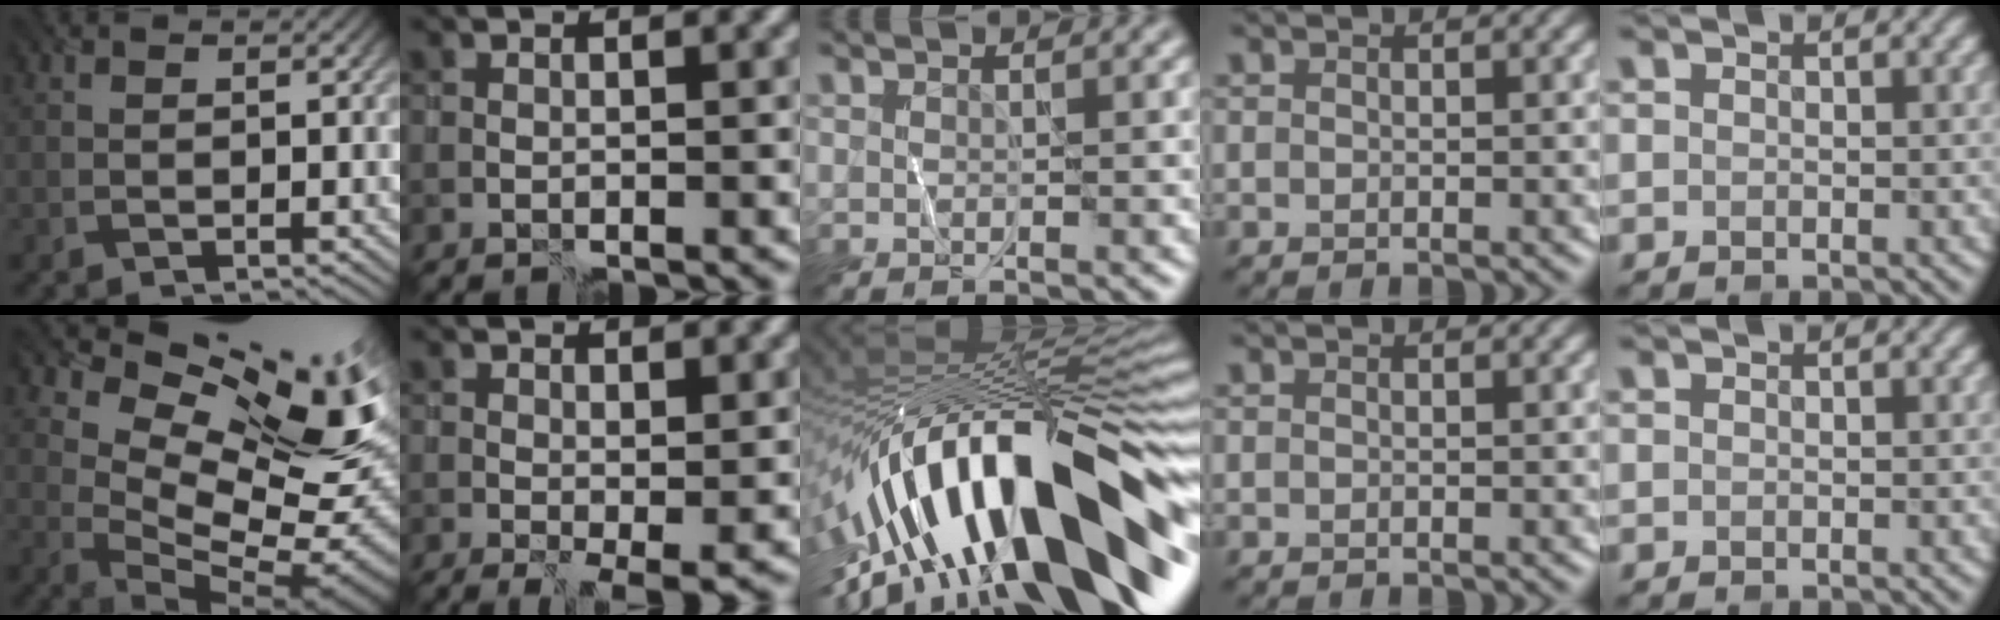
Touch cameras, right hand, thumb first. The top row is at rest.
{"thumb": {"total": 16.9, "force": [6.1, 9.0, 13.0], "torque": [-0.196, 0.012, 0.112]}, "index": {"total": 2.2, "force": [-0.1, 0.8, 2.1], "torque": [-0.033, -0.008, 0.002]}, "middle": {"total": 17.1, "force": [-4.7, 6.7, 15.0], "torque": [-0.247, 0.045, -0.091]}}